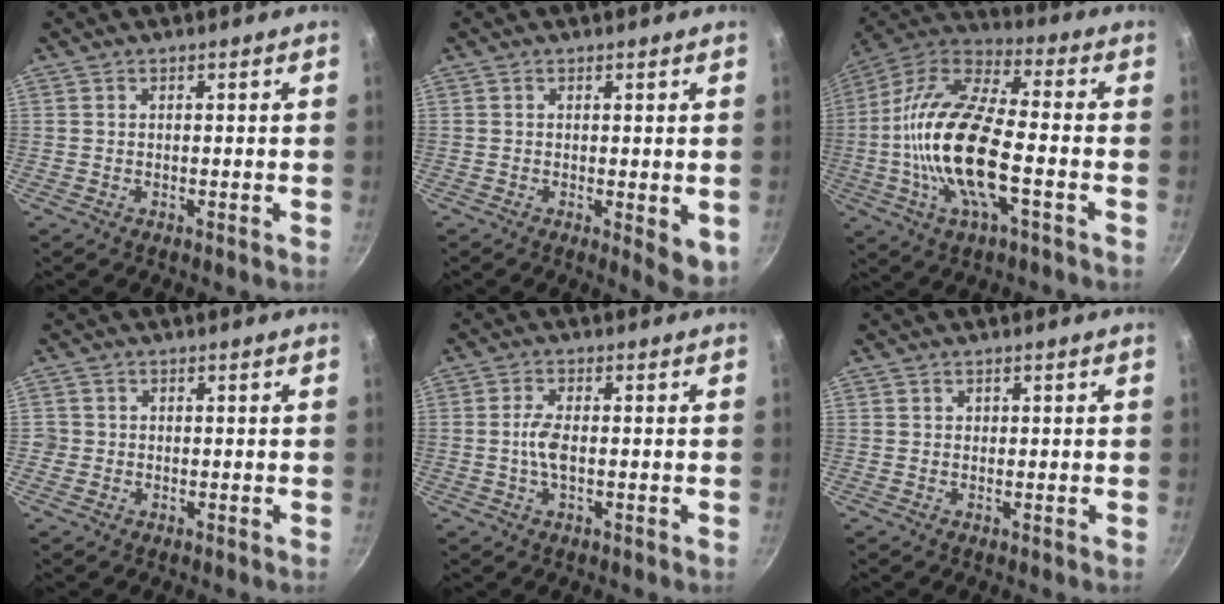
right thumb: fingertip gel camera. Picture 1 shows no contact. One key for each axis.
{"total": 4.9, "fx": -0.8, "fy": 1.6, "fz": 4.6, "tx": -0.057, "ty": -0.014, "tz": -0.008}
{"total": 20.7, "fx": -3.7, "fy": 7.9, "fz": 18.7, "tx": -0.388, "ty": 0.031, "tz": -0.067}
{"total": 1.9, "fx": -0.3, "fy": 1.8, "fz": 0.1, "tx": 0.012, "ty": 0.008, "tz": -0.006}
{"total": 3.9, "fx": -0.4, "fy": 1.7, "fz": 3.5, "tx": -0.079, "ty": 0.006, "tz": -0.009}
{"total": 0.5, "fx": 0.1, "fy": 0.5, "fz": 0.1, "tx": 0.002, "ty": 0.002, "tz": 0.002}